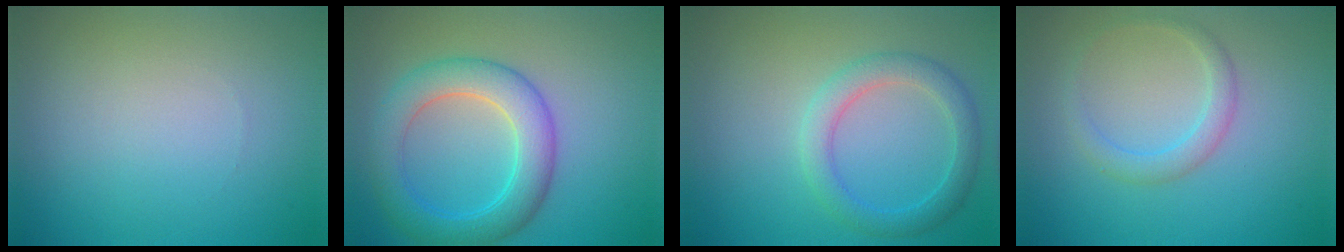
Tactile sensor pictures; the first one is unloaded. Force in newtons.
{"total": 5.6, "press": 5.6, "slide": 0.1}
{"total": 3.2, "press": 3.2, "slide": 0.2}
{"total": 2.1, "press": 2.1, "slide": 0.0}